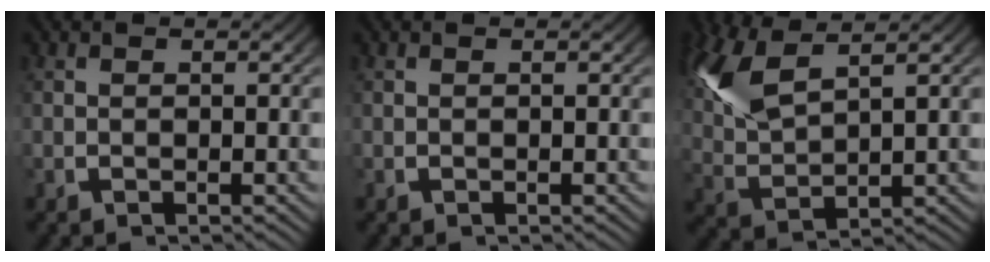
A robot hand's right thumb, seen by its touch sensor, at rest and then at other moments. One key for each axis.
{"total": 0.0}
{"total": 5.8, "fx": 2.9, "fy": 3.1, "fz": 4.0, "tx": -0.101, "ty": -0.006, "tz": 0.067}